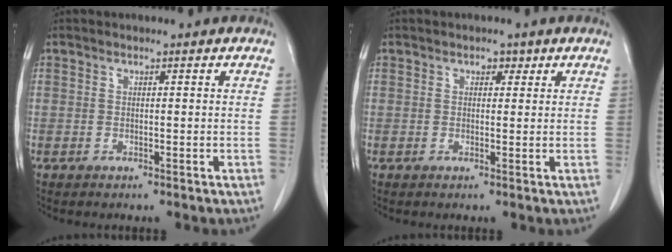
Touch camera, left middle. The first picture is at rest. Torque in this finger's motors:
{"motor_torque": [0.00, 0.00, -0.05, 0.01]}